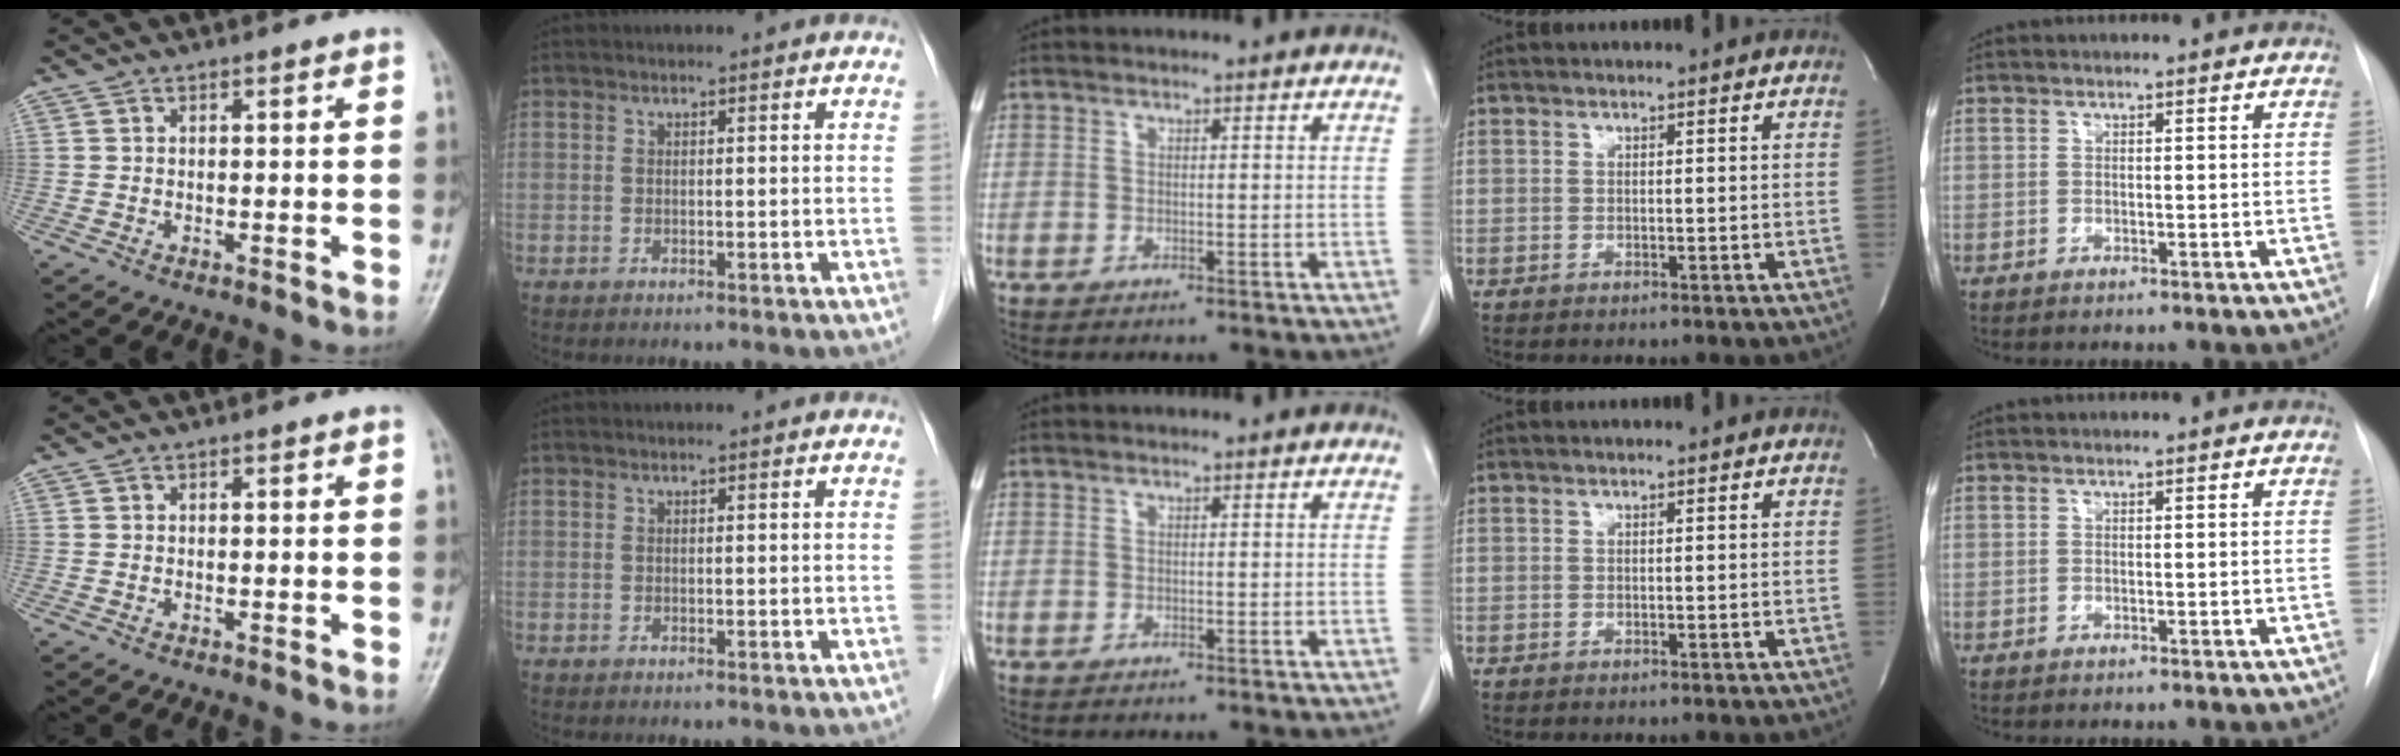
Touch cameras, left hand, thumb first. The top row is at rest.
{}